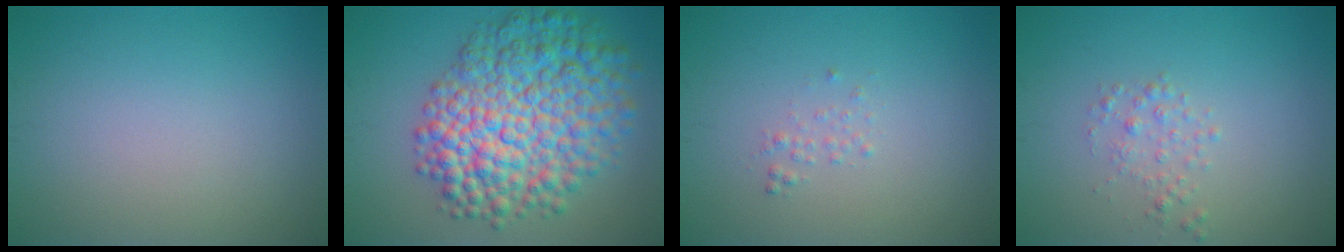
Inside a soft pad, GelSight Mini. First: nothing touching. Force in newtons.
{"total": 10.9, "press": 10.9, "slide": 0.2}
{"total": 0.7, "press": 0.7, "slide": 0.1}
{"total": 1.4, "press": 1.4, "slide": 0.0}